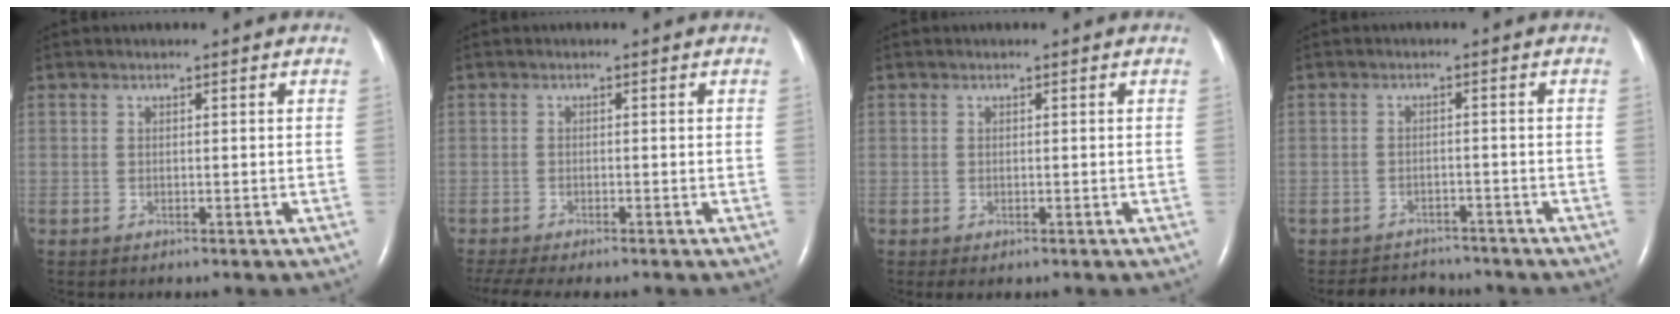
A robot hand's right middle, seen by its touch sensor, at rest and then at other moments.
{"total": 6.7, "force": [-5.6, 1.0, 3.6], "torque": [-0.059, -0.009, -0.087]}
{"total": 0.7, "force": [-0.3, 0.3, 0.5], "torque": [-0.010, -0.003, -0.001]}
{"total": 5.5, "force": [-5.2, 1.7, 0.2], "torque": [-0.006, 0.002, -0.071]}